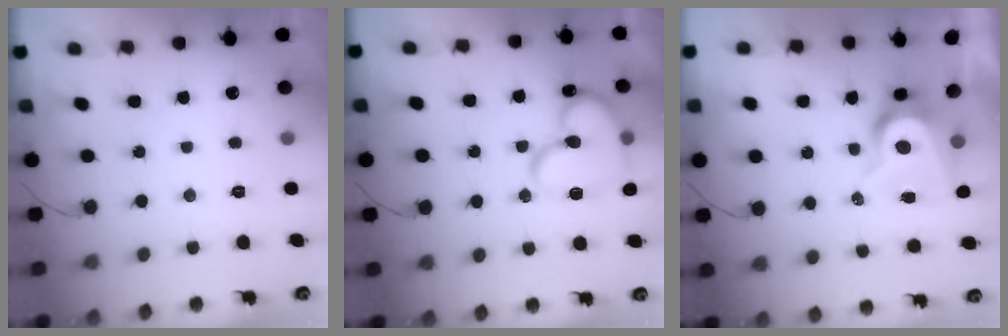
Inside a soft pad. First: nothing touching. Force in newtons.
{"total": 17.9, "press": 17.8, "slide": 1.7}
{"total": 8.5, "press": 8.5, "slide": 0.9}